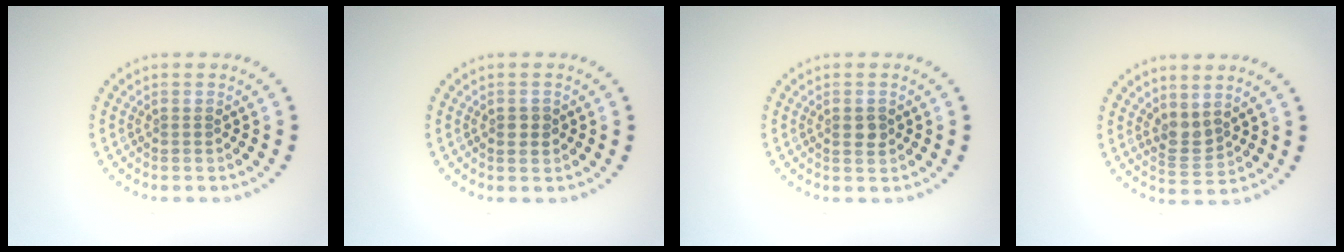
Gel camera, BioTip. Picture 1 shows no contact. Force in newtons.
{"total": 1.4, "press": 1.4, "slide": 0.2}
{"total": 1.4, "press": 1.4, "slide": 0.1}
{"total": 2.0, "press": 1.7, "slide": 1.1}